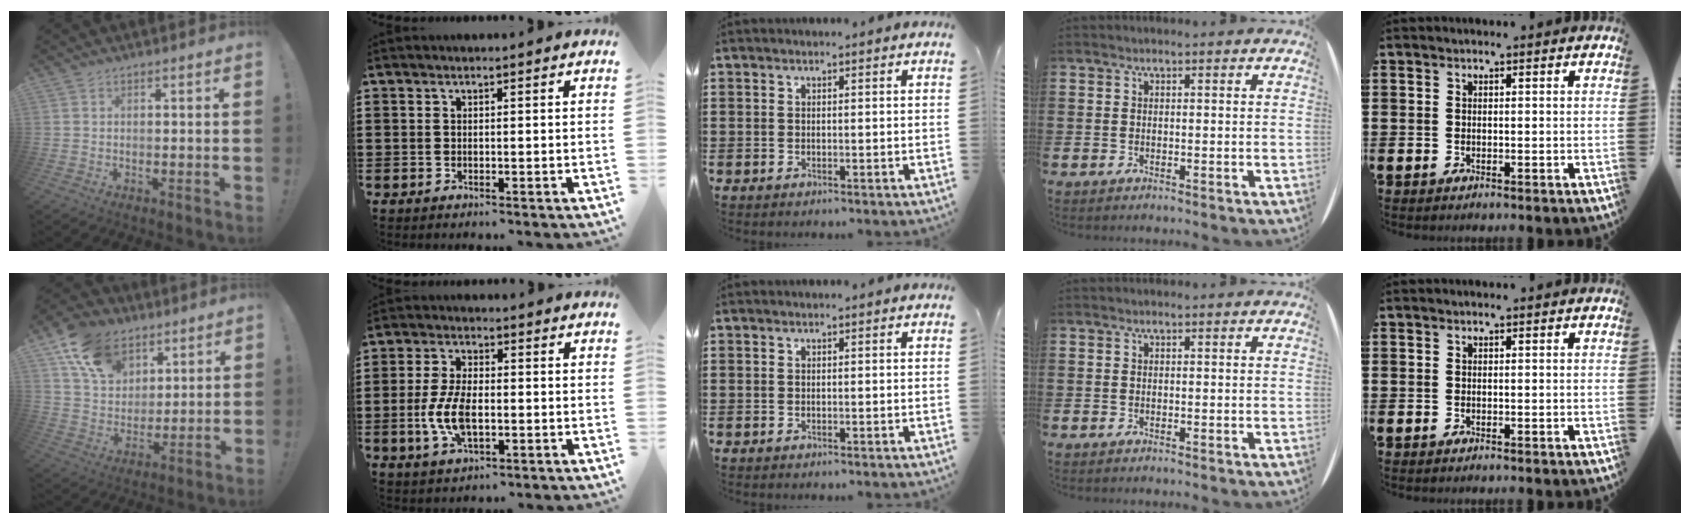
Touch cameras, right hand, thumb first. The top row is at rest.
{"thumb": {"total": 14.8, "force": [8.3, 10.5, 6.4], "torque": [-0.107, -0.041, 0.159]}, "index": {"total": 7.5, "force": [-1.4, 3.6, 6.4], "torque": [-0.152, -0.004, -0.032]}}